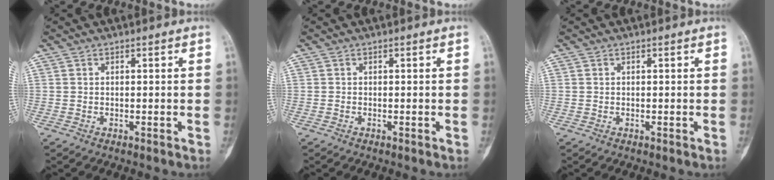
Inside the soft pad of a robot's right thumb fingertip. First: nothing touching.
{"total": 0.0}
{"total": 0.0}